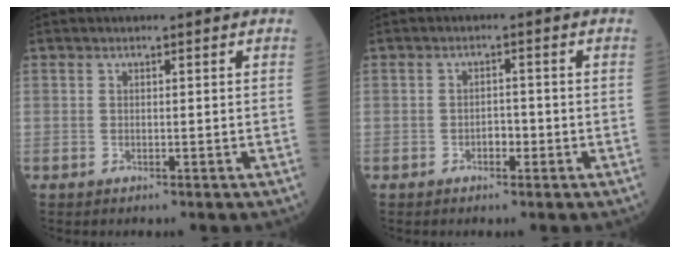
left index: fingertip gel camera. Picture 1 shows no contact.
{"total": 1.9, "force": [-0.9, 1.0, 1.3], "torque": [-0.017, 0.006, -0.015]}